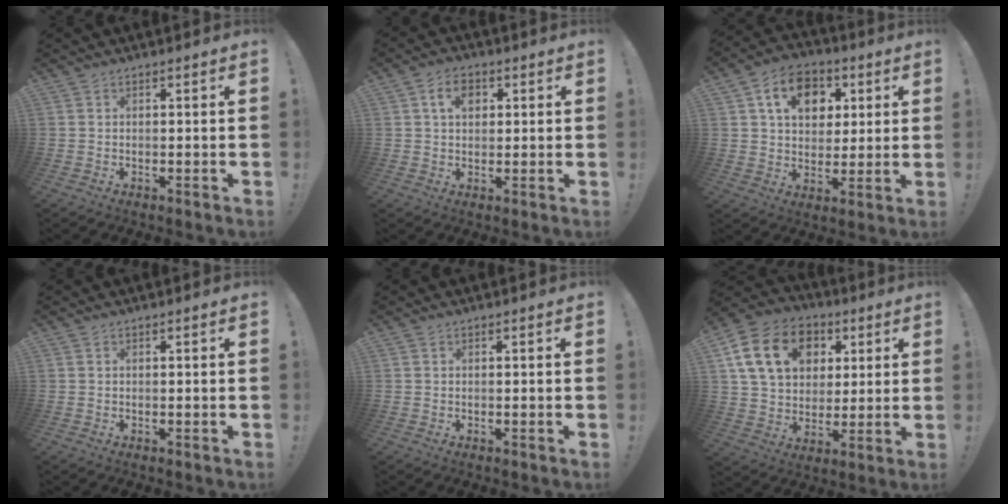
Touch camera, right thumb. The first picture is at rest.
{"total": 5.6, "force": [1.8, 3.5, 4.0], "torque": [-0.061, 0.003, 0.030]}
{"total": 13.9, "force": [5.2, 10.3, 7.8], "torque": [-0.119, -0.004, 0.099]}
{"total": 0.0}
{"total": 0.0}
{"total": 19.7, "force": [6.8, 14.6, 11.3], "torque": [-0.186, -0.010, 0.133]}